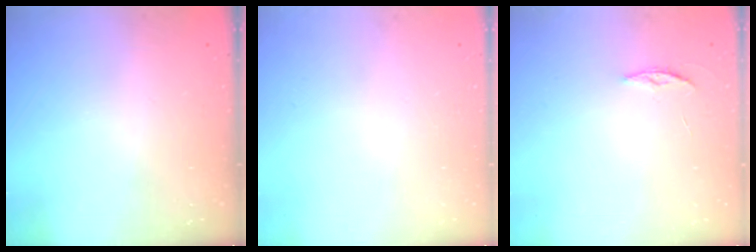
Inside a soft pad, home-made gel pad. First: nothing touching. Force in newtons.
{"total": 0.0}
{"total": 3.5, "press": 3.5, "slide": 0.4}